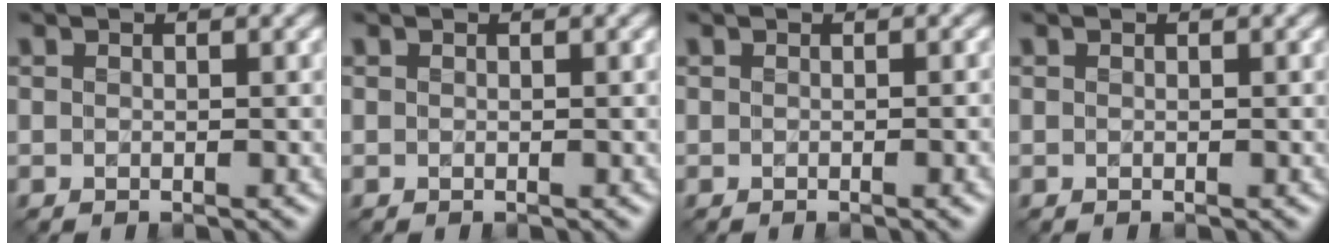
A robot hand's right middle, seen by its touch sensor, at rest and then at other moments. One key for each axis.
{"total": 0.0}
{"total": 1.8, "fx": -0.4, "fy": 0.5, "fz": 1.7, "tx": -0.014, "ty": -0.001, "tz": -0.006}
{"total": 0.0}